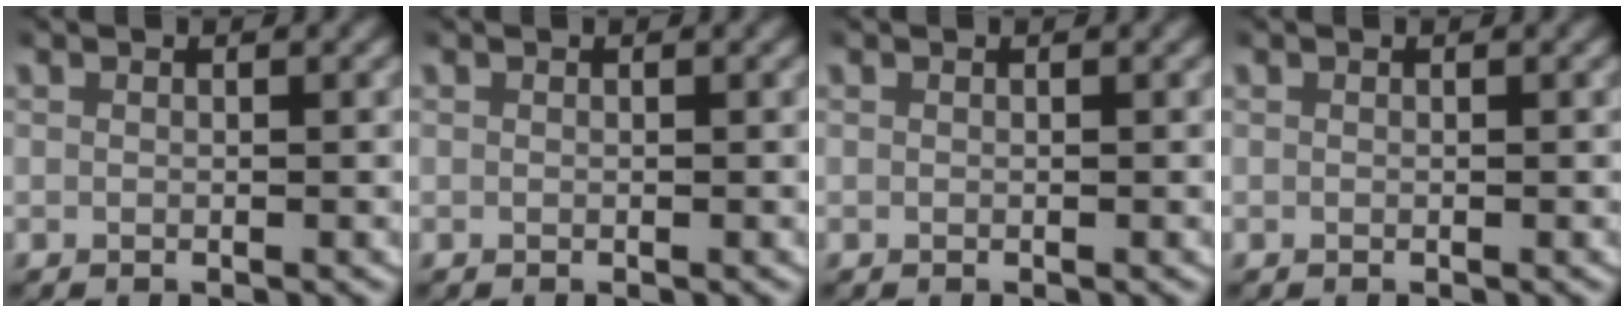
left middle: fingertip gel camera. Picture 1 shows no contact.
{"total": 0.0}
{"total": 0.0}
{"total": 0.0}